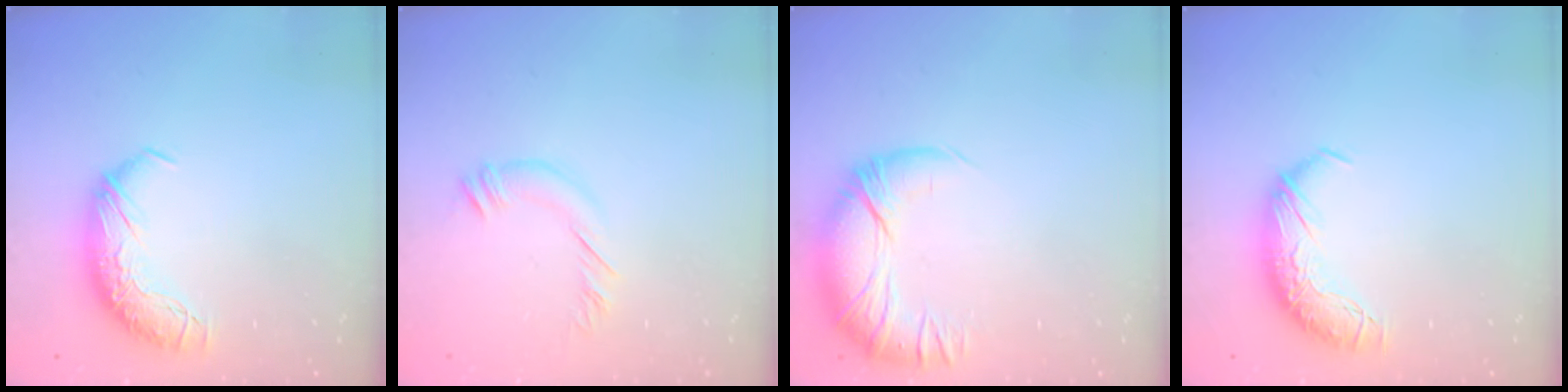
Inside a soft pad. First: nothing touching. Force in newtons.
{"total": 4.2, "press": 4.2, "slide": 0.4}
{"total": 3.0, "press": 0.5, "slide": 3.0}
{"total": 0.0}